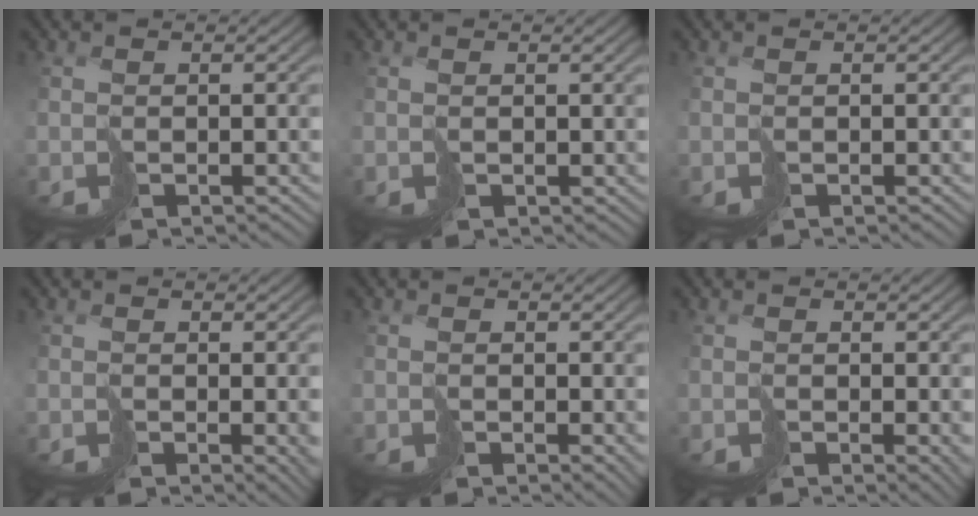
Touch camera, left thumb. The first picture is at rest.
{"total": 0.6, "force": [0.6, 0.3, -0.1], "torque": [-0.004, -0.001, 0.012]}
{"total": 0.0}
{"total": 2.2, "force": [0.4, 1.0, 1.9], "torque": [-0.033, -0.009, 0.012]}
{"total": 1.4, "force": [0.6, 0.8, 1.0], "torque": [-0.019, -0.002, 0.012]}
{"total": 2.0, "force": [0.5, 1.0, 1.7], "torque": [-0.029, -0.005, 0.009]}